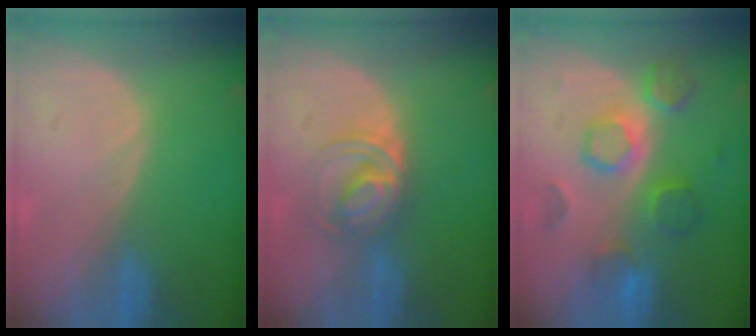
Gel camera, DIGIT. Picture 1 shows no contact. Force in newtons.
{"total": 6.0, "press": 5.6, "slide": 2.2}
{"total": 8.2, "press": 7.8, "slide": 2.5}